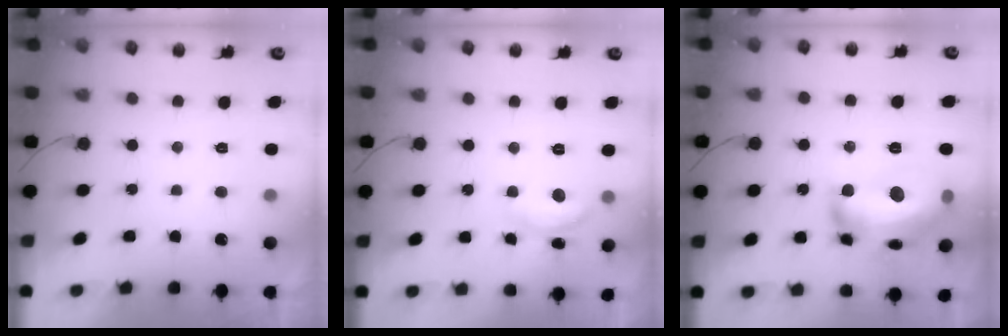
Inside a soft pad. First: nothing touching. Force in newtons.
{"total": 9.6, "press": 9.6, "slide": 0.5}
{"total": 21.7, "press": 21.6, "slide": 1.1}